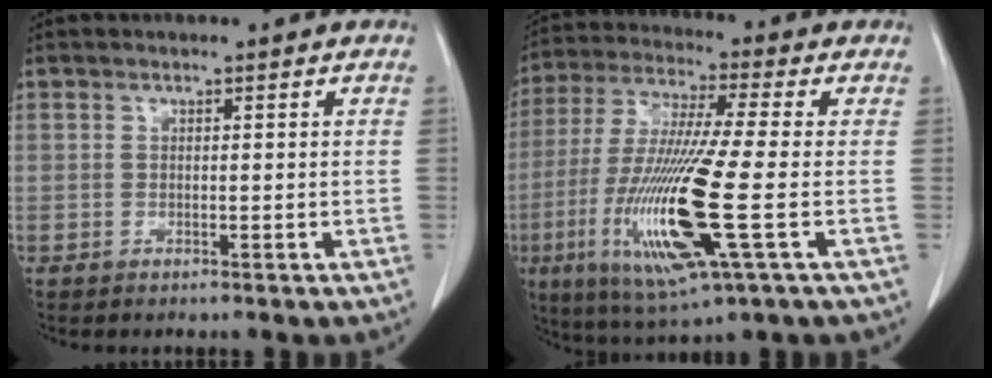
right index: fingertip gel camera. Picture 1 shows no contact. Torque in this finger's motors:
{"motor_torque": [2.14, 0.00, 0.67, 0.21]}